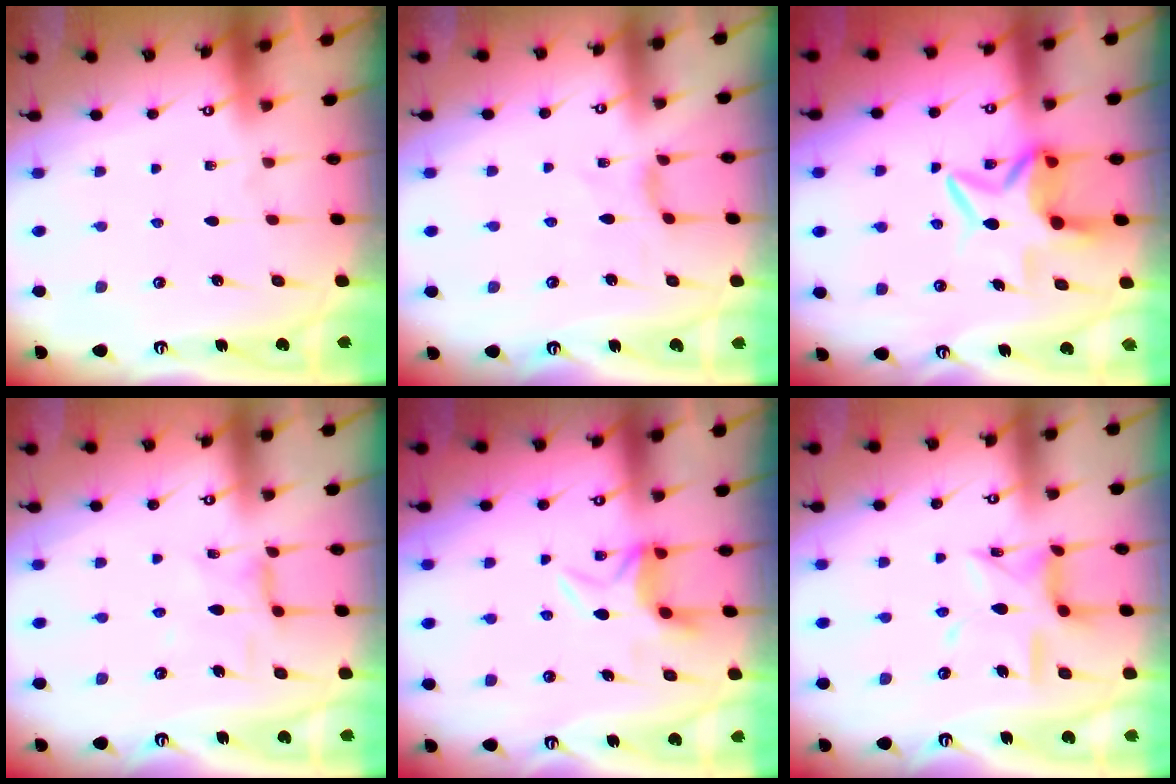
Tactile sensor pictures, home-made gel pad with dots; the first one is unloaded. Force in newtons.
{"total": 2.4, "press": 2.4, "slide": 0.5}
{"total": 7.0, "press": 6.9, "slide": 1.2}
{"total": 4.6, "press": 4.5, "slide": 0.4}
{"total": 7.8, "press": 7.7, "slide": 1.4}
{"total": 14.0, "press": 13.9, "slide": 1.2}